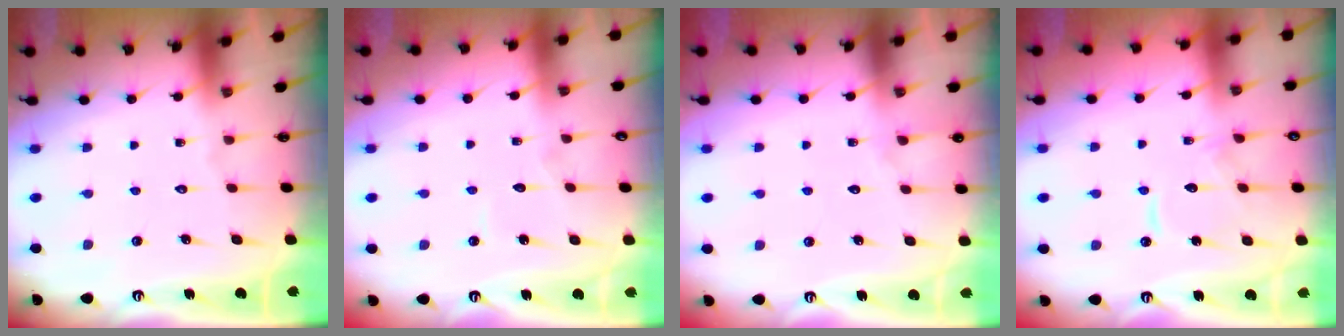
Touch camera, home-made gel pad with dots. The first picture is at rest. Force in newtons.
{"total": 4.5, "press": 4.5, "slide": 0.4}
{"total": 5.0, "press": 5.0, "slide": 0.6}
{"total": 8.9, "press": 8.8, "slide": 0.7}